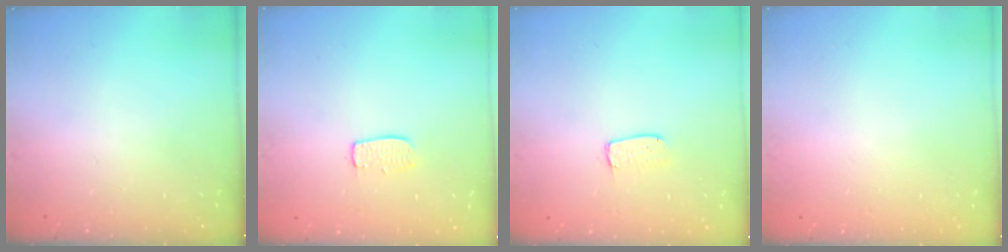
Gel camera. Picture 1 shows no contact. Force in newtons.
{"total": 5.2, "press": 5.2, "slide": 0.3}
{"total": 3.7, "press": 3.7, "slide": 0.3}
{"total": 0.5, "press": 0.5, "slide": 0.1}